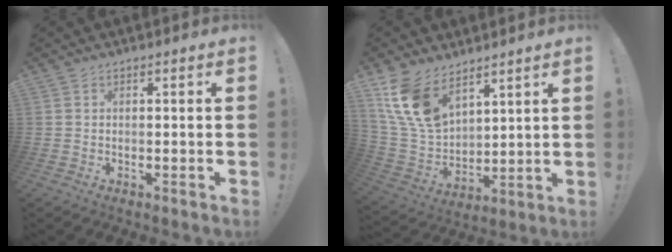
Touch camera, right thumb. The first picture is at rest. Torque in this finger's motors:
{"motor_torque": [1.07, 2.74, 0.42, 0.08, 0.10]}